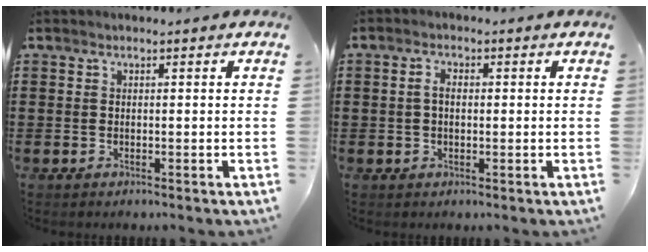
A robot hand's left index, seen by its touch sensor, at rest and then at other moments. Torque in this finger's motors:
{"motor_torque": [-0.19, 0.10, -0.26, -0.08]}